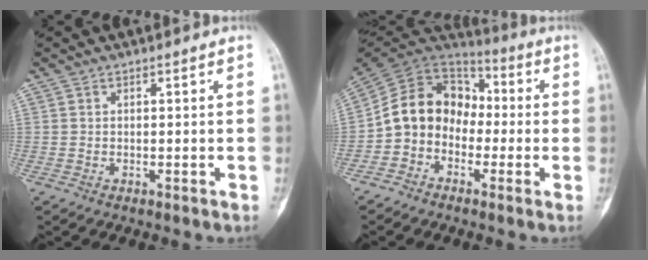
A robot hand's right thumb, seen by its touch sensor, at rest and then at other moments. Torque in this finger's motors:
{"motor_torque": [0.55, 0.56, 1.31, -0.41, 0.11]}